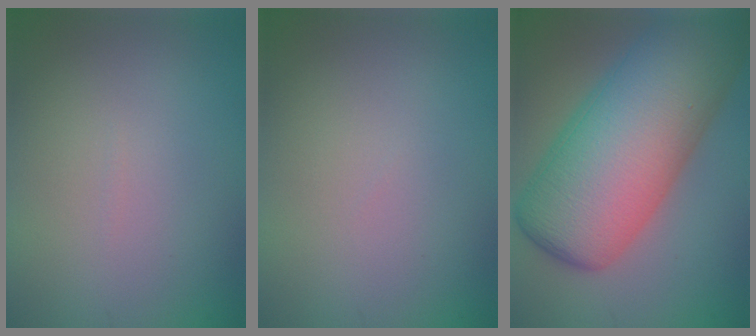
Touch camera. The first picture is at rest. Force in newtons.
{"total": 0.0}
{"total": 13.2, "press": 13.2, "slide": 0.4}